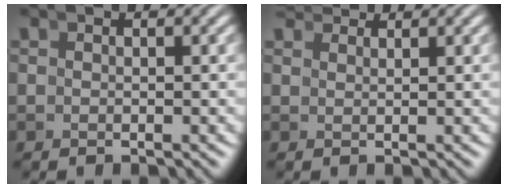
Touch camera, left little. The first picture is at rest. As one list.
[{"total": 2.9, "force": [2.9, -0.3, 0.3], "torque": [0.008, 0.014, 0.047]}]